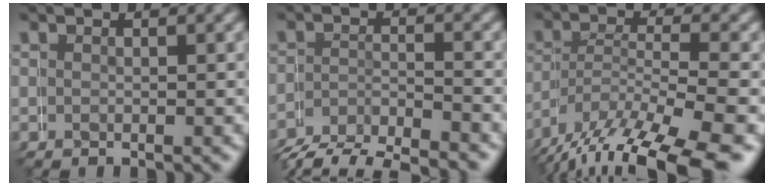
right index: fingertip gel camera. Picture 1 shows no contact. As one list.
[{"total": 3.1, "force": [-2.6, 1.8, 0.0], "torque": [-0.009, -0.003, -0.051]}, {"total": 5.9, "force": [-3.6, 3.0, 3.6], "torque": [-0.079, -0.021, -0.047]}]